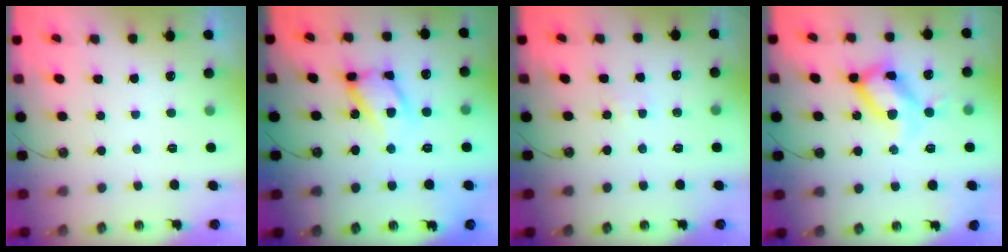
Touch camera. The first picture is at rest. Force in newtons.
{"total": 15.3, "press": 15.2, "slide": 1.9}
{"total": 2.8, "press": 2.7, "slide": 0.4}
{"total": 17.7, "press": 17.6, "slide": 1.3}